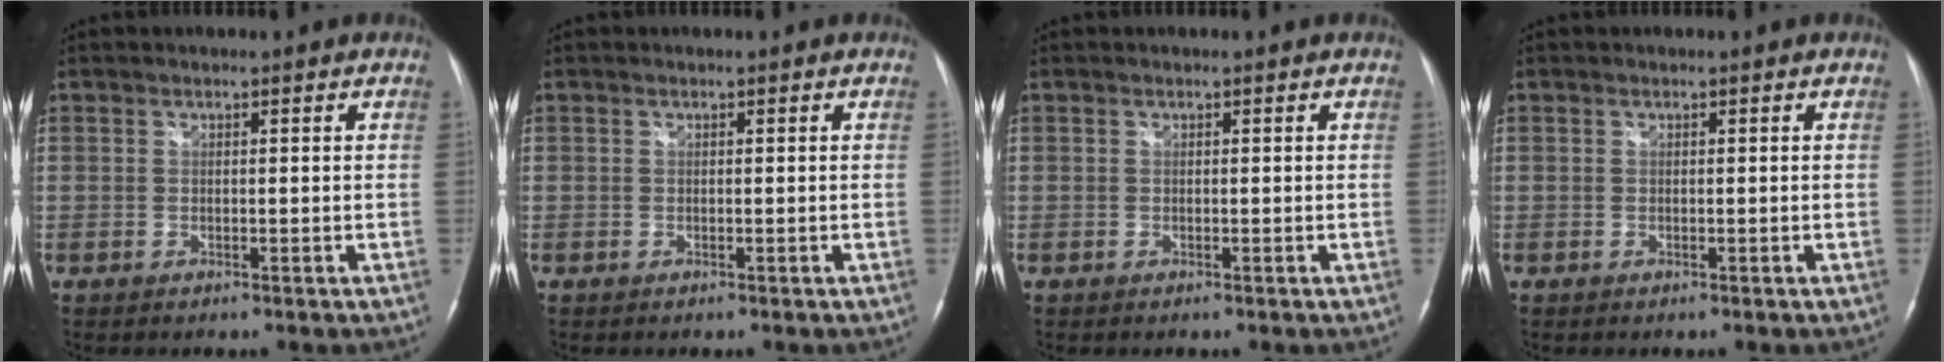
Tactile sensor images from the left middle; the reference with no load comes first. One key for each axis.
{"total": 0.0}
{"total": 0.0}
{"total": 0.0}